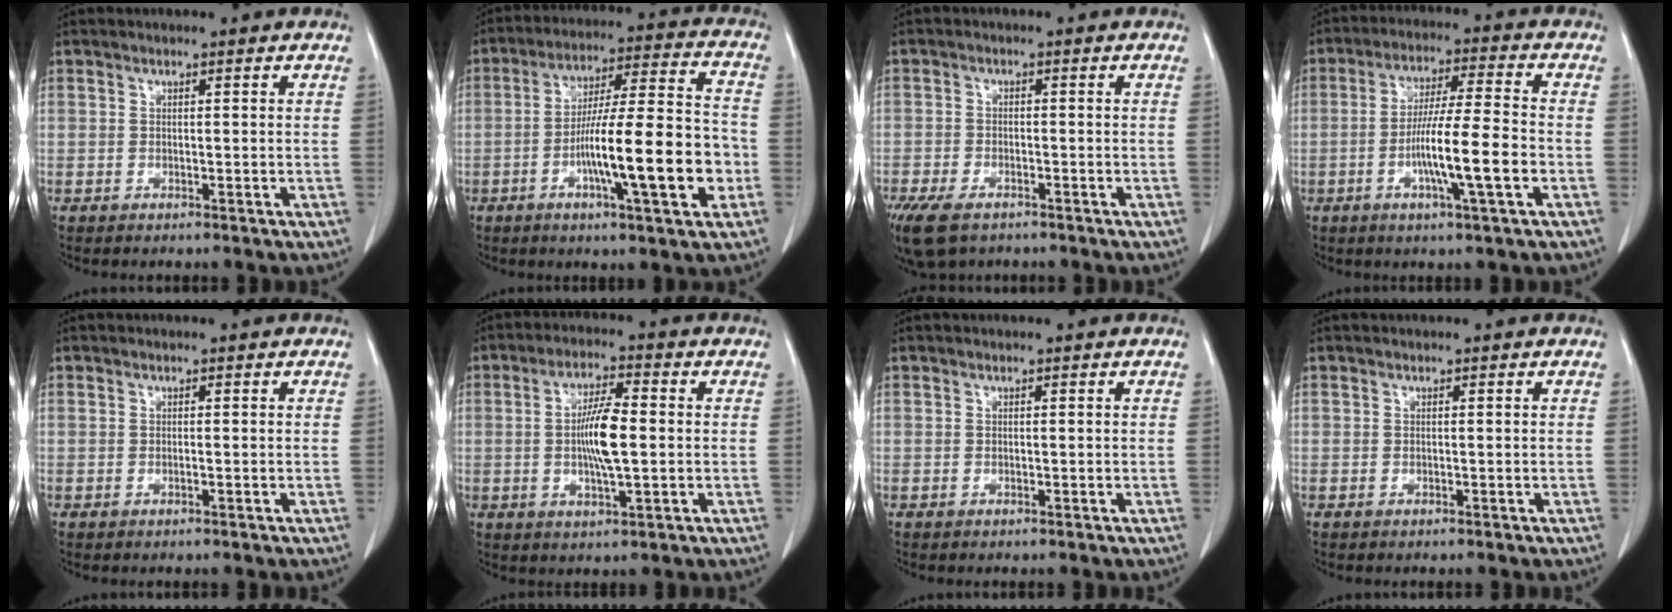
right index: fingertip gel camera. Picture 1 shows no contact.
{"total": 16.6, "force": [-4.6, 1.5, 15.9], "torque": [-0.264, 0.007, -0.073]}
{"total": 9.7, "force": [-6.5, 5.0, 5.1], "torque": [-0.119, -0.012, -0.104]}
{"total": 10.5, "force": [-3.1, -0.1, 10.1], "torque": [-0.184, -0.006, -0.059]}
{"total": 0.0}
{"total": 7.9, "force": [-0.2, 1.2, 7.8], "torque": [-0.149, 0.000, -0.008]}
{"total": 0.0}
{"total": 0.0}